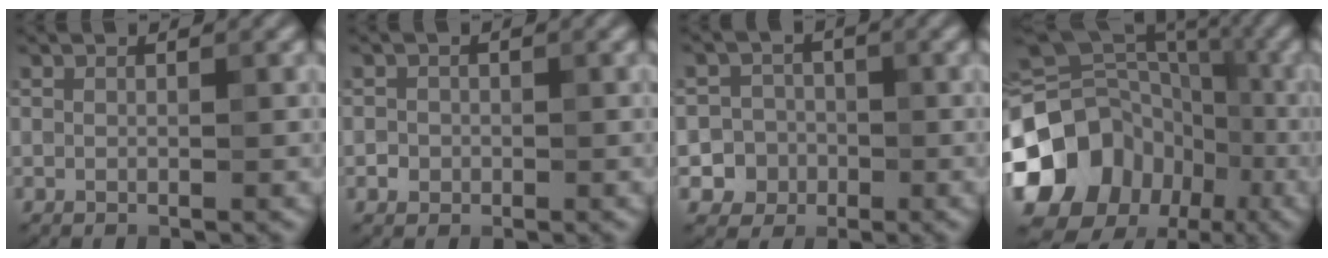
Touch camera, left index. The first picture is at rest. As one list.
[{"total": 1.0, "force": [-0.3, 0.9, 0.1], "torque": [0.008, -0.003, -0.005]}, {"total": 4.5, "force": [-1.7, 4.1, 0.3], "torque": [0.034, -0.003, -0.046]}, {"total": 18.7, "force": [-6.4, 15.8, 7.6], "torque": [-0.162, -0.016, -0.127]}]